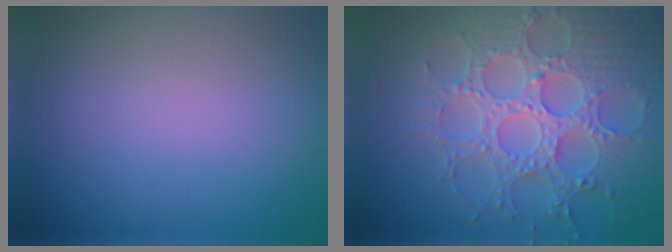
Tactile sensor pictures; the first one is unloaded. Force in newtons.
{"total": 7.2, "press": 5.9, "slide": 4.1}